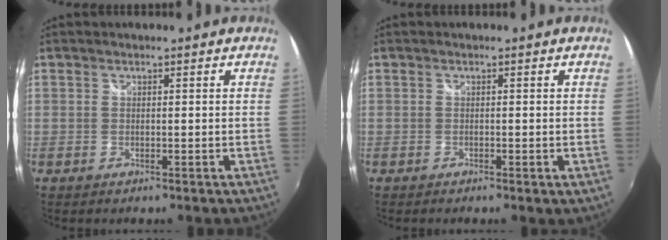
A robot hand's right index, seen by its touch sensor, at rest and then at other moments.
{"total": 0.5, "force": [-0.2, 0.2, 0.4], "torque": [-0.007, -0.002, -0.005]}